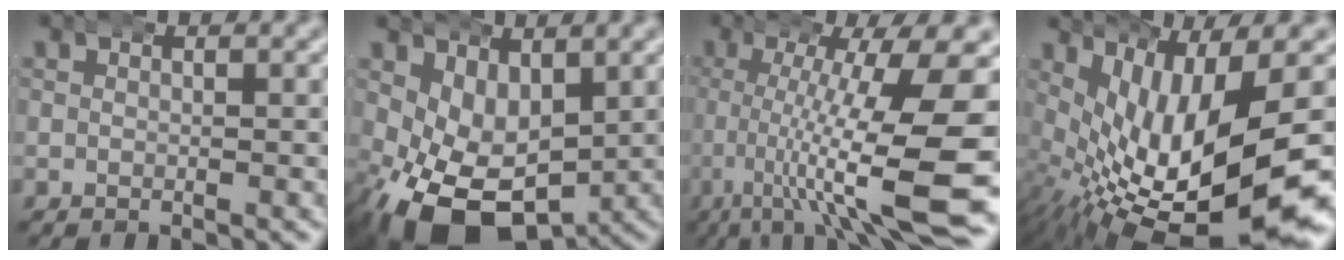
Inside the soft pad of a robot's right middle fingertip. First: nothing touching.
{"total": 10.6, "force": [-3.2, 7.1, 7.2], "torque": [-0.147, -0.044, -0.037]}
{"total": 11.6, "force": [-2.6, 2.5, 11.0], "torque": [-0.157, -0.007, -0.031]}
{"total": 14.6, "force": [-2.7, 6.8, 12.6], "torque": [-0.215, -0.047, -0.005]}